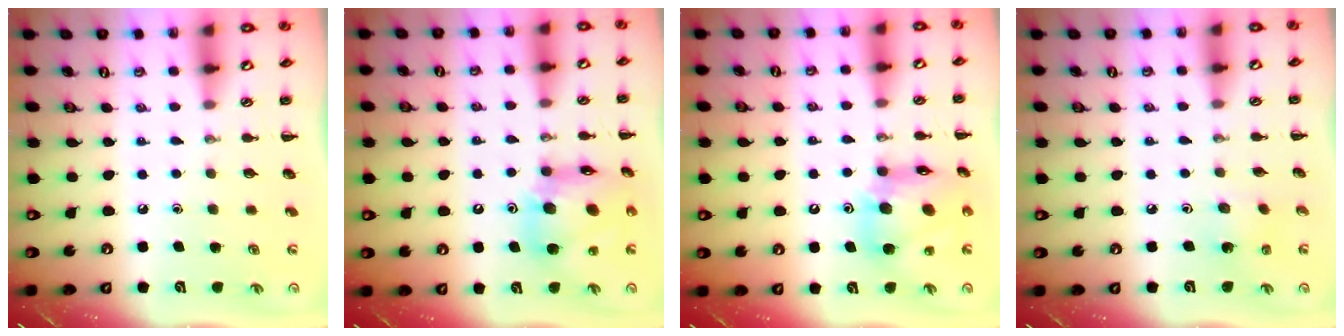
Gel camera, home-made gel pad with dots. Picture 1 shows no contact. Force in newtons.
{"total": 13.9, "press": 13.3, "slide": 3.9}
{"total": 13.9, "press": 13.3, "slide": 3.9}
{"total": 1.5, "press": 1.4, "slide": 0.4}